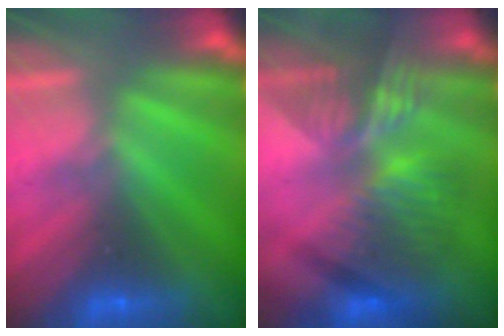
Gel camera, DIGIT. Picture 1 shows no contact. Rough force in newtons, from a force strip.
{"total": 7.1}